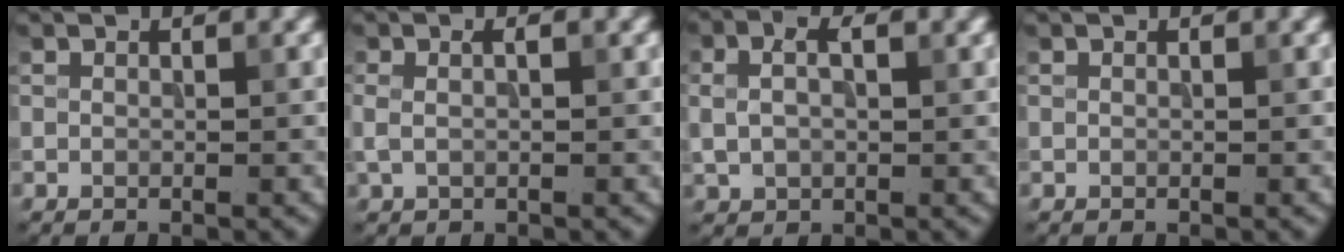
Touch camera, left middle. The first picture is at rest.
{"total": 1.6, "force": [0.2, 0.6, 1.4], "torque": [-0.032, 0.002, 0.002]}
{"total": 3.6, "force": [0.8, 2.3, 2.6], "torque": [-0.055, 0.008, 0.016]}
{"total": 0.0}